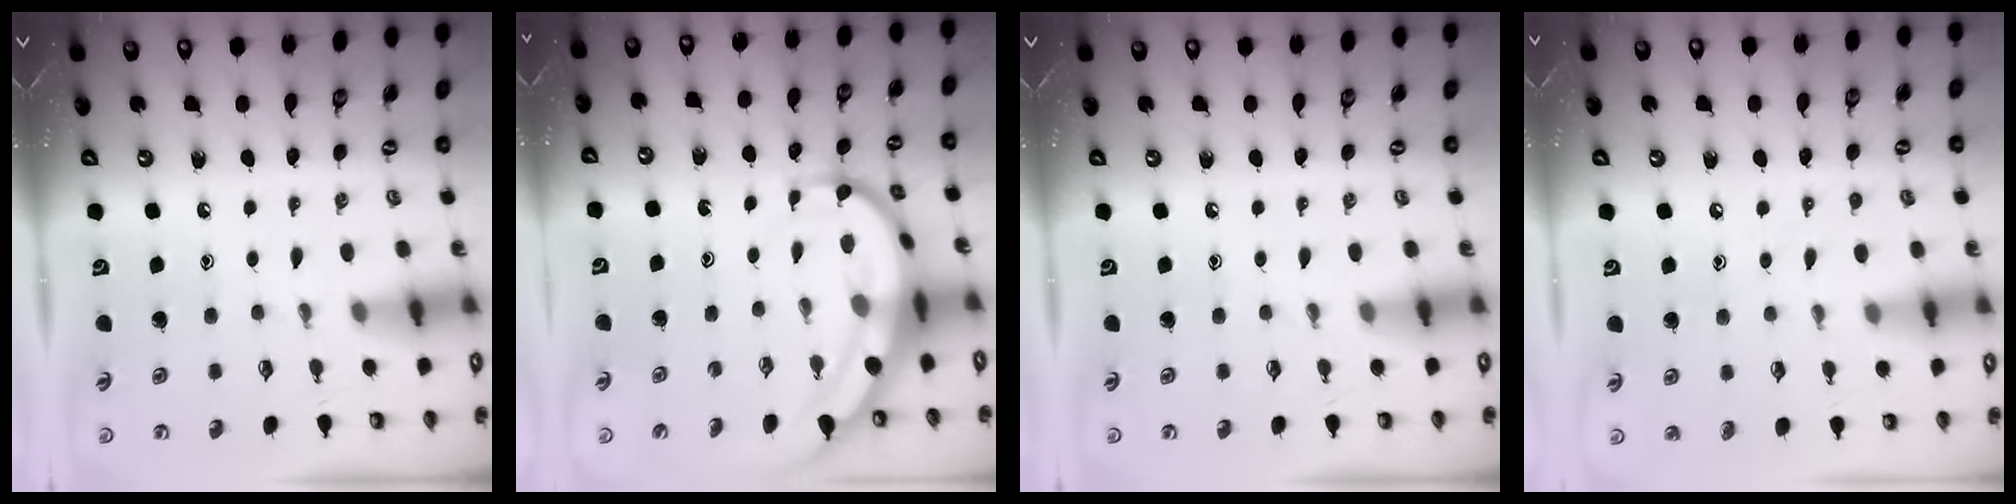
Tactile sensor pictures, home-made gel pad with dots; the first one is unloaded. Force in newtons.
{"total": 8.6, "press": 8.5, "slide": 0.9}
{"total": 0.0}
{"total": 6.1, "press": 6.1, "slide": 0.7}